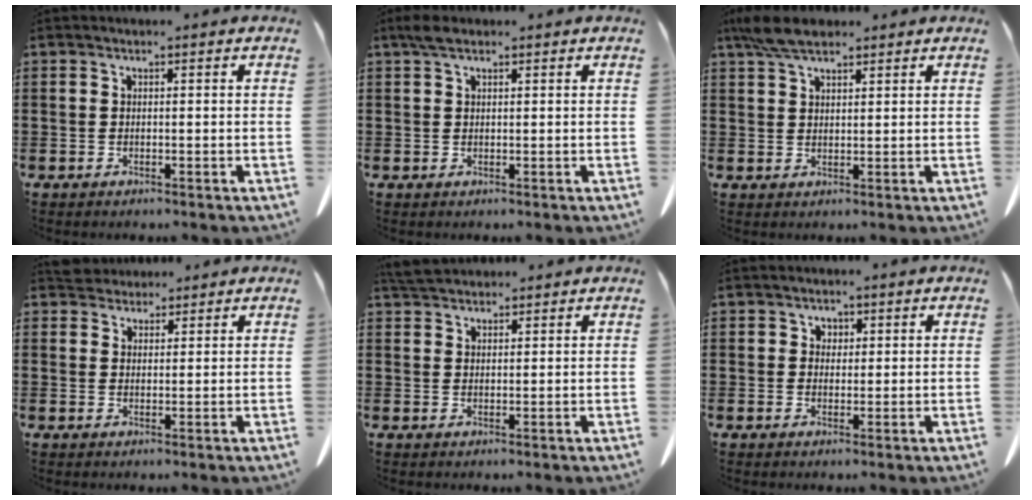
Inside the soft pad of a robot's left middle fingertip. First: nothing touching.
{"total": 2.0, "force": [1.4, 0.9, 1.1], "torque": [-0.026, 0.005, 0.026]}
{"total": 5.2, "force": [4.1, 2.0, 2.7], "torque": [-0.063, 0.002, 0.076]}
{"total": 3.1, "force": [2.9, 1.0, 0.0], "torque": [-0.002, -0.005, 0.056]}
{"total": 3.6, "force": [3.4, 0.8, 0.9], "torque": [-0.027, -0.002, 0.067]}
{"total": 1.7, "force": [1.0, 1.3, 0.1], "torque": [-0.001, 0.004, 0.017]}